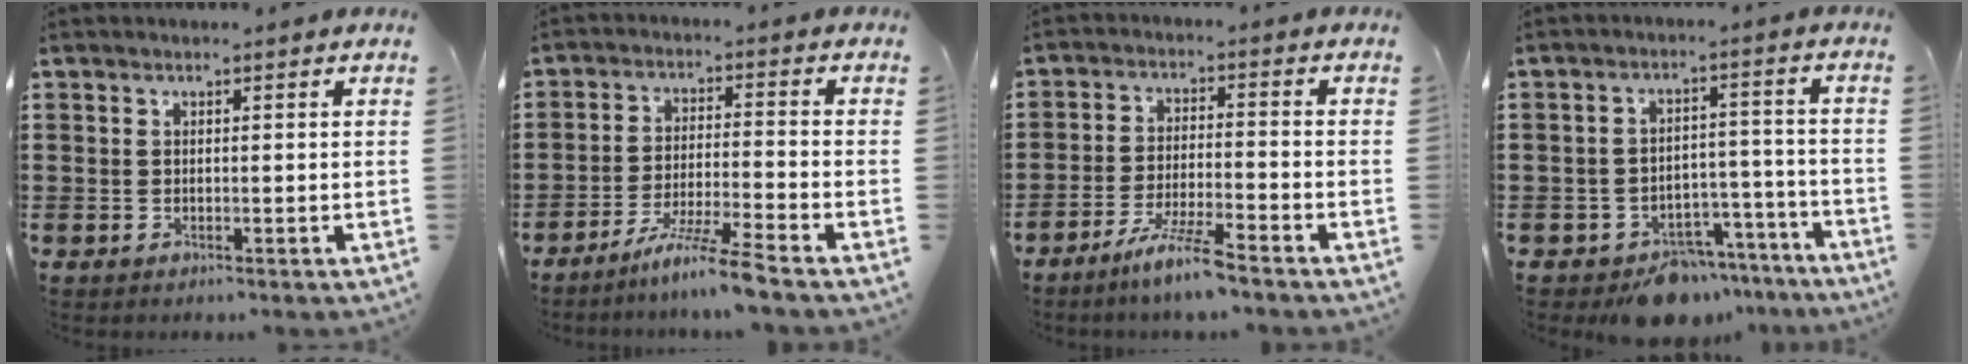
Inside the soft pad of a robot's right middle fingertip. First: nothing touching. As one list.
[{"total": 7.0, "force": [-5.9, -1.0, 3.7], "torque": [-0.070, -0.019, -0.112]}, {"total": 6.4, "force": [-5.3, -0.3, 3.5], "torque": [-0.075, -0.015, -0.100]}, {"total": 6.9, "force": [-6.2, 2.6, 1.8], "torque": [-0.019, 0.032, -0.115]}]